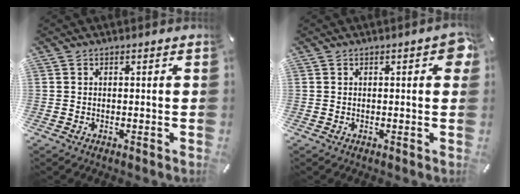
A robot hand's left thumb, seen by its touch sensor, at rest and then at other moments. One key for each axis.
{"total": 3.8, "fx": 0.7, "fy": 1.3, "fz": 3.5, "tx": -0.043, "ty": 0.001, "tz": 0.006}